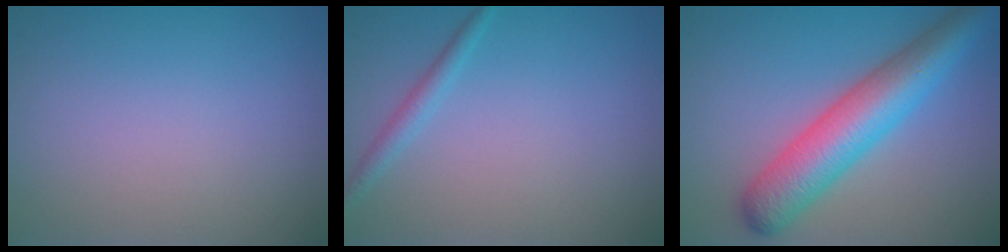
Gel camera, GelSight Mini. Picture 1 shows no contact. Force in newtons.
{"total": 1.4, "press": 1.4, "slide": 0.1}
{"total": 7.4, "press": 7.4, "slide": 0.1}